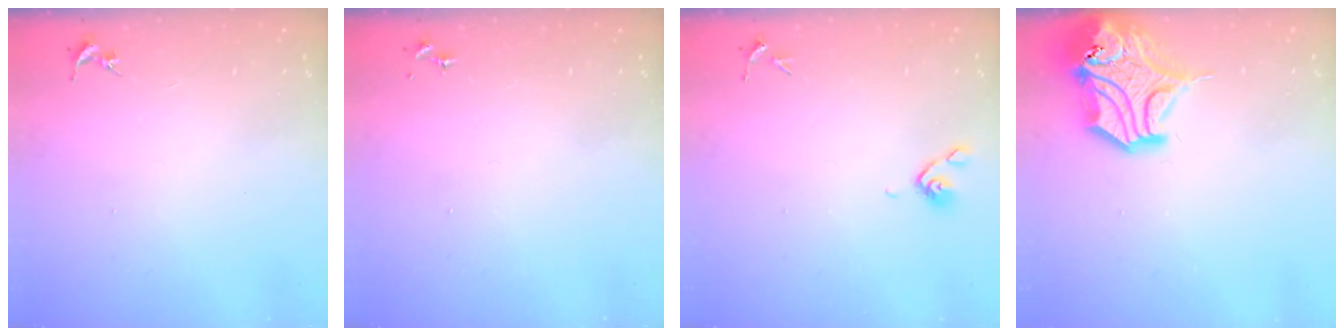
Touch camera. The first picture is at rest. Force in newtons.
{"total": 0.0}
{"total": 5.1, "press": 4.9, "slide": 1.2}
{"total": 17.2, "press": 17.0, "slide": 2.4}